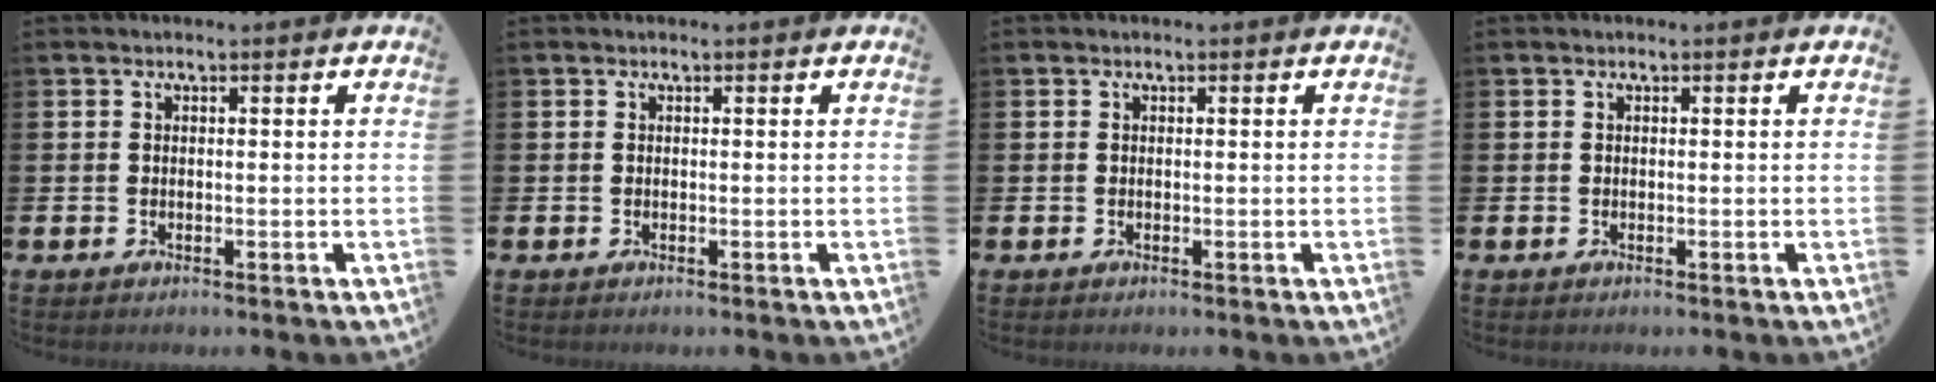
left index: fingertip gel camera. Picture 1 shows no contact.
{"total": 0.0}
{"total": 0.0}
{"total": 0.0}